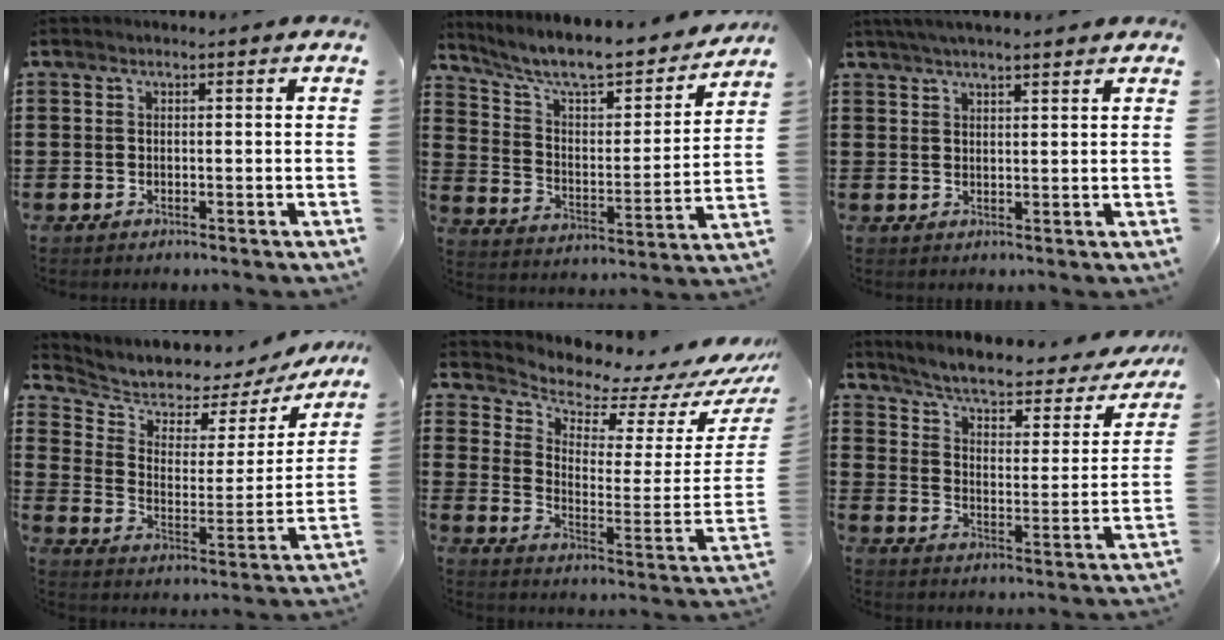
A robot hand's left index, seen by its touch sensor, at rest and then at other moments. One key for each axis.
{"total": 8.8, "fx": 7.7, "fy": 1.4, "fz": 4.1, "tx": -0.106, "ty": -0.055, "tz": 0.126}
{"total": 3.3, "fx": 2.8, "fy": 0.1, "fz": 1.7, "tx": -0.039, "ty": 0.004, "tz": 0.052}
{"total": 5.0, "fx": 4.5, "fy": 1.9, "fz": 0.9, "tx": -0.051, "ty": -0.037, "tz": 0.071}
{"total": 5.9, "fx": 5.6, "fy": 1.6, "fz": 1.1, "tx": -0.042, "ty": -0.062, "tz": 0.091}
{"total": 4.9, "fx": 4.0, "fy": 0.5, "fz": 2.7, "tx": -0.071, "ty": -0.029, "tz": 0.060}